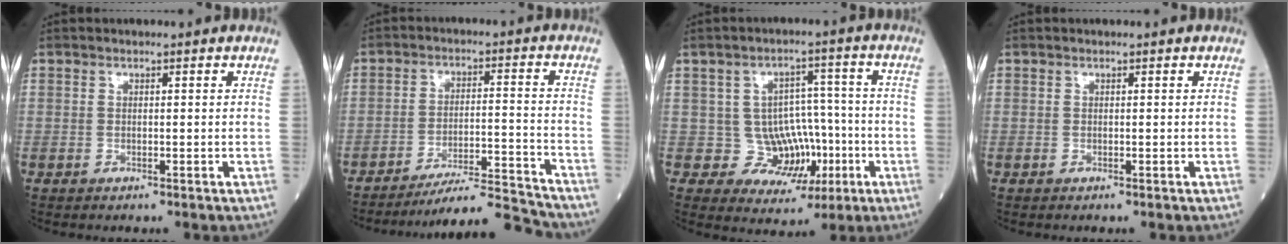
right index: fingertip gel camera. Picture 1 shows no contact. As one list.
[{"total": 10.9, "force": [-10.6, -1.6, 1.6], "torque": [-0.016, 0.011, -0.176]}, {"total": 7.7, "force": [-1.4, 7.0, 2.8], "torque": [-0.024, 0.027, -0.008]}, {"total": 0.0}]